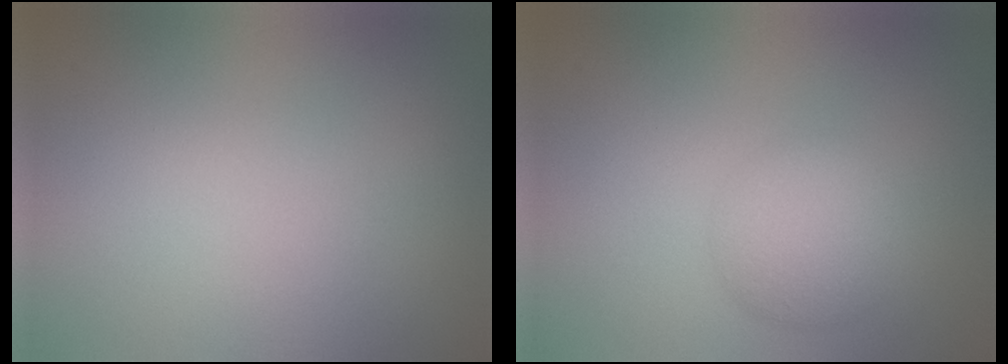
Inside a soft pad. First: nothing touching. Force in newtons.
{"total": 3.9, "press": 3.9, "slide": 0.1}